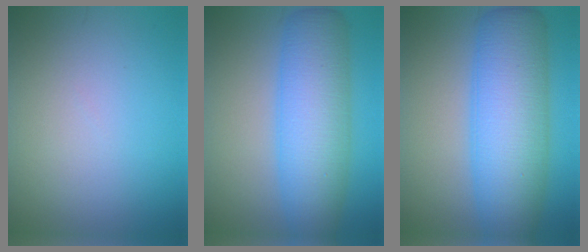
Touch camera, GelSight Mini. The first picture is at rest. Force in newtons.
{"total": 8.7, "press": 8.7, "slide": 0.2}
{"total": 10.8, "press": 10.8, "slide": 0.2}